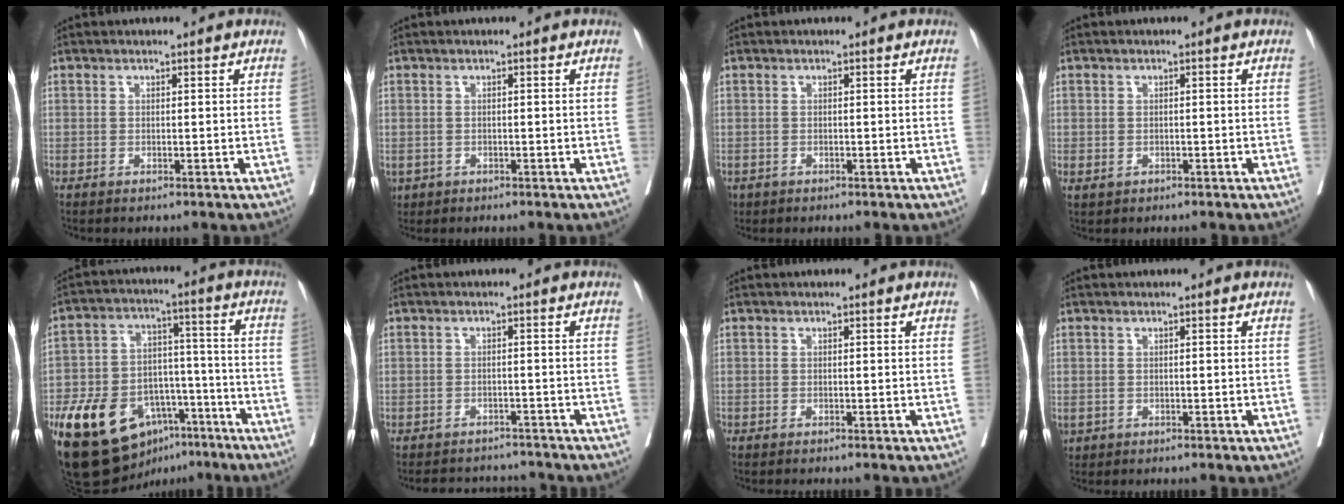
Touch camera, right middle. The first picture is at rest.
{"total": 2.0, "force": [-0.9, 1.7, 0.5], "torque": [-0.012, -0.001, -0.011]}
{"total": 1.0, "force": [-0.6, 0.8, 0.2], "torque": [-0.011, 0.000, -0.008]}
{"total": 1.5, "force": [-0.5, 1.2, 0.7], "torque": [-0.014, 0.001, 0.001]}
{"total": 20.0, "force": [-11.6, 11.7, 11.4], "torque": [-0.198, 0.030, -0.183]}
{"total": 7.0, "force": [-6.8, 1.8, 0.6], "torque": [-0.001, 0.011, -0.087]}
{"total": 1.7, "force": [-1.5, -0.1, 0.7], "torque": [-0.011, -0.001, -0.022]}
{"total": 1.1, "force": [-0.4, 1.0, 0.3], "torque": [-0.010, 0.002, 0.001]}